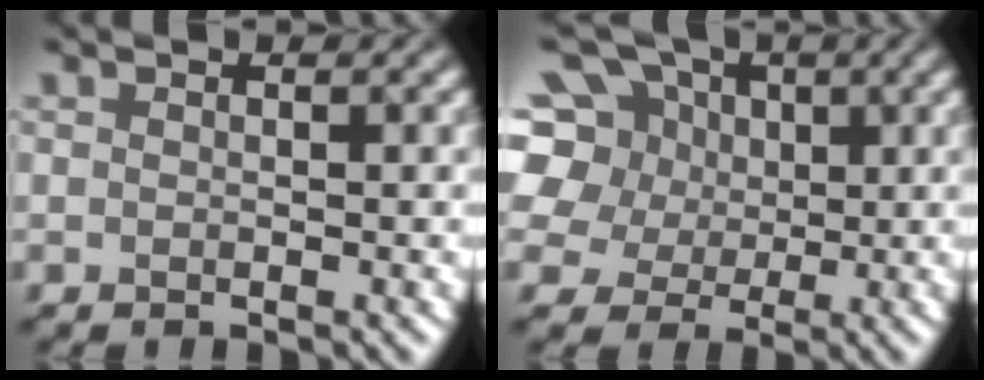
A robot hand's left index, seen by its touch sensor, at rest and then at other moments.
{"total": 11.0, "force": [3.7, 8.8, 5.5], "torque": [-0.120, 0.030, 0.047]}